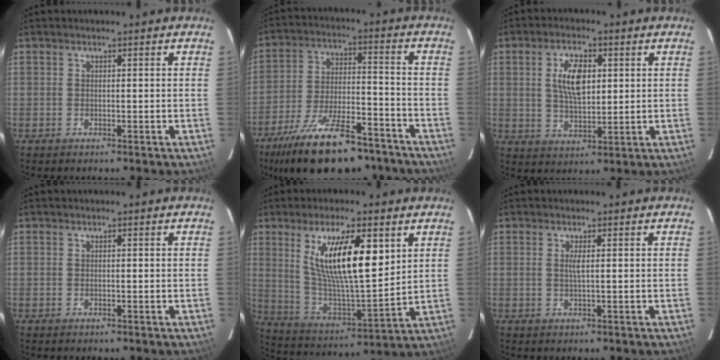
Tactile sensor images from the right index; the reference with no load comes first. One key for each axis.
{"total": 22.9, "fx": -16.5, "fy": 8.6, "fz": 13.3, "tx": -0.248, "ty": -0.019, "tz": -0.251}
{"total": 8.1, "fx": 2.0, "fy": 3.9, "fz": 6.8, "tx": -0.127, "ty": 0.007, "tz": 0.039}
{"total": 0.0}
{"total": 17.3, "fx": 6.9, "fy": 4.6, "fz": 15.2, "tx": -0.266, "ty": -0.007, "tz": 0.133}
{"total": 1.3, "fx": 0.2, "fy": -0.2, "fz": 1.3, "tx": -0.026, "ty": -0.001, "tz": 0.004}